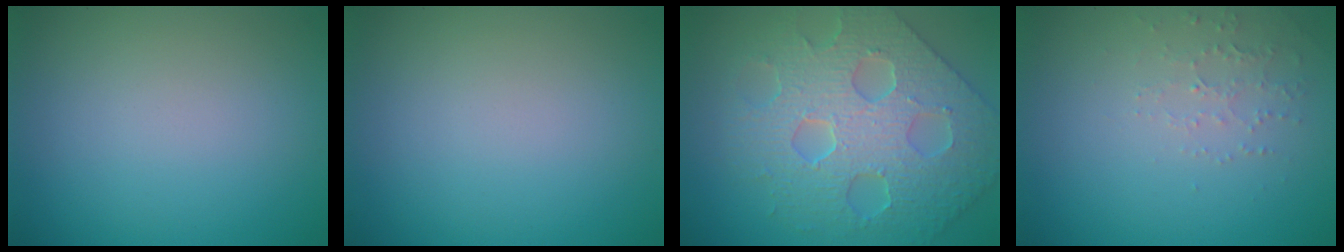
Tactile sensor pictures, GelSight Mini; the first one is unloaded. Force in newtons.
{"total": 0.0}
{"total": 6.9, "press": 6.1, "slide": 3.3}
{"total": 1.5, "press": 1.5, "slide": 0.5}